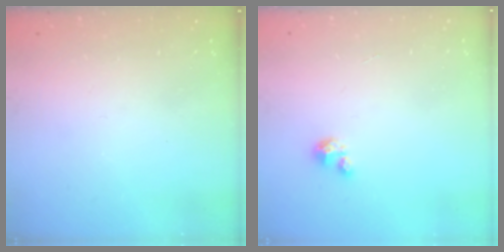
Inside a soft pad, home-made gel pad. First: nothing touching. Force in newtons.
{"total": 3.3, "press": 3.3, "slide": 0.2}